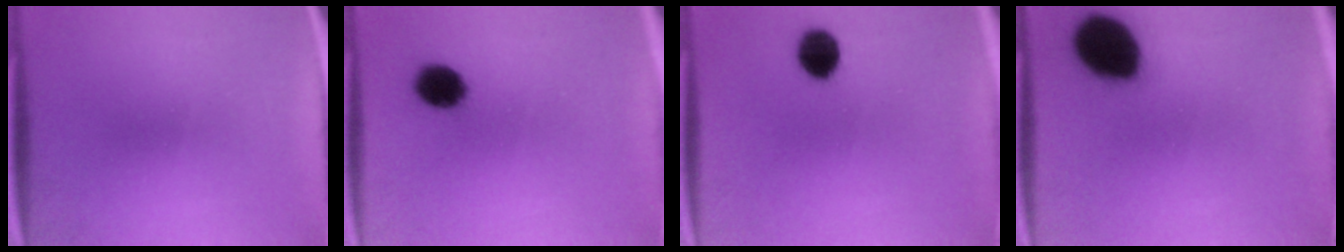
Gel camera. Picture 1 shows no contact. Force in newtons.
{"total": 7.4}
{"total": 7.4}
{"total": 17.6}